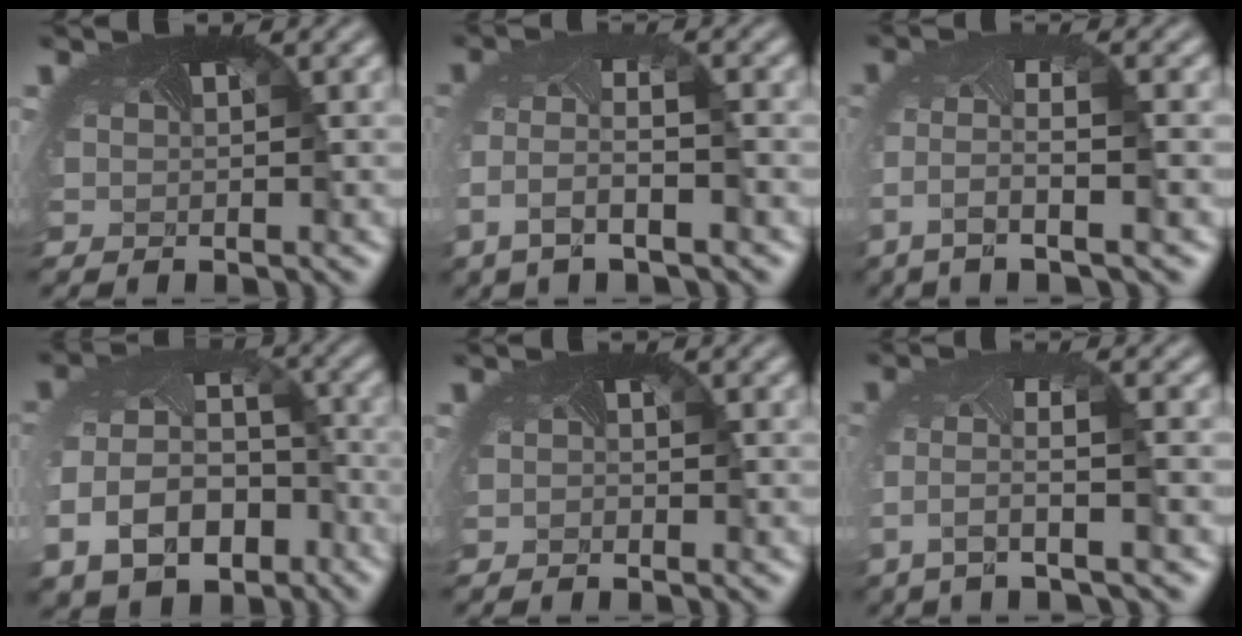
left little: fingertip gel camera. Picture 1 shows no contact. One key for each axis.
{"total": 4.2, "fx": -2.3, "fy": 1.4, "fz": 3.2, "tx": -0.102, "ty": -0.013, "tz": -0.043}
{"total": 4.4, "fx": -2.3, "fy": 1.1, "fz": 3.6, "tx": -0.109, "ty": -0.013, "tz": -0.045}
{"total": 8.5, "fx": -4.2, "fy": 6.1, "fz": 4.2, "tx": -0.116, "ty": -0.041, "tz": -0.059}
{"total": 0.7, "fx": -0.5, "fy": -0.2, "fz": -0.5, "tx": -0.004, "ty": -0.006, "tz": -0.007}
{"total": 3.2, "fx": -1.5, "fy": 0.4, "fz": 2.8, "tx": -0.085, "ty": -0.010, "tz": -0.029}